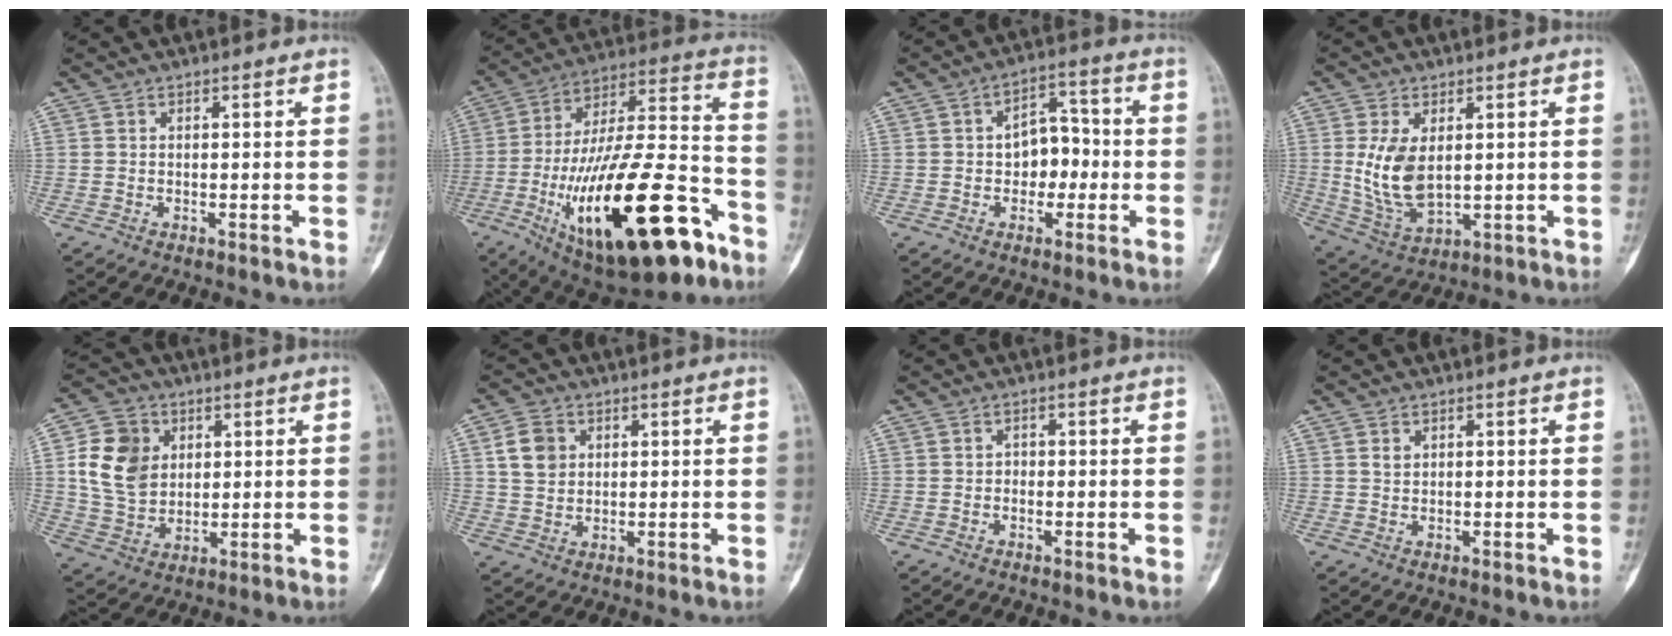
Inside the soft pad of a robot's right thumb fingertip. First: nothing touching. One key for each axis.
{"total": 32.2, "fx": -13.9, "fy": 11.9, "fz": 26.5, "tx": -0.446, "ty": 0.057, "tz": -0.209}
{"total": 7.9, "fx": -0.9, "fy": 5.7, "fz": 5.5, "tx": -0.041, "ty": 0.032, "tz": -0.020}
{"total": 10.2, "fx": 1.4, "fy": 5.8, "fz": 8.2, "tx": -0.151, "ty": -0.014, "tz": 0.045}
{"total": 12.2, "fx": 2.8, "fy": 9.8, "fz": 6.8, "tx": -0.098, "ty": -0.002, "tz": 0.057}
{"total": 5.9, "fx": 1.8, "fy": 4.7, "fz": 3.0, "tx": -0.038, "ty": -0.001, "tz": 0.035}
{"total": 0.8, "fx": -0.2, "fy": 0.7, "fz": 0.3, "tx": 0.009, "ty": 0.006, "tz": -0.009}
{"total": 1.2, "fx": 0.6, "fy": 0.9, "fz": 0.5, "tx": 0.000, "ty": 0.001, "tz": 0.011}